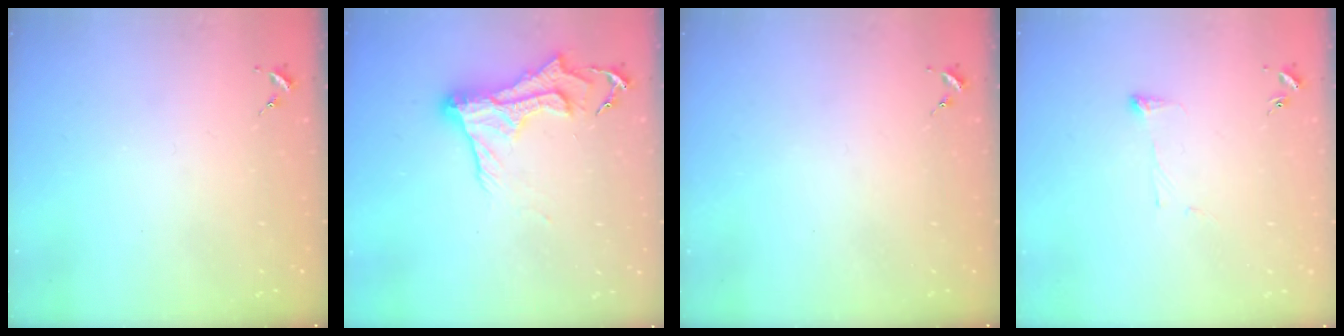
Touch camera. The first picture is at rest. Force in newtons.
{"total": 13.1, "press": 13.1, "slide": 1.5}
{"total": 0.0}
{"total": 3.9, "press": 3.8, "slide": 0.9}